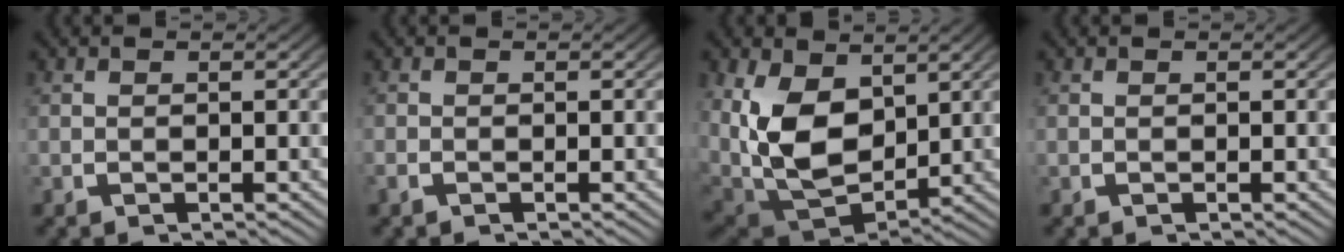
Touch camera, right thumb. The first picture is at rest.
{"total": 0.8, "force": [-0.6, 0.5, 0.0], "torque": [-0.003, 0.001, -0.015]}
{"total": 11.6, "force": [0.2, 8.2, 8.3], "torque": [-0.214, -0.055, 0.026]}
{"total": 0.0}